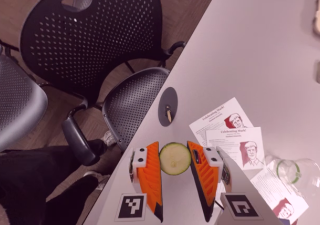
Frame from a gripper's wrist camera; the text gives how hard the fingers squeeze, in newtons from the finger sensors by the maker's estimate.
{"total": 9.5, "left": 9.7, "right": 9.4}